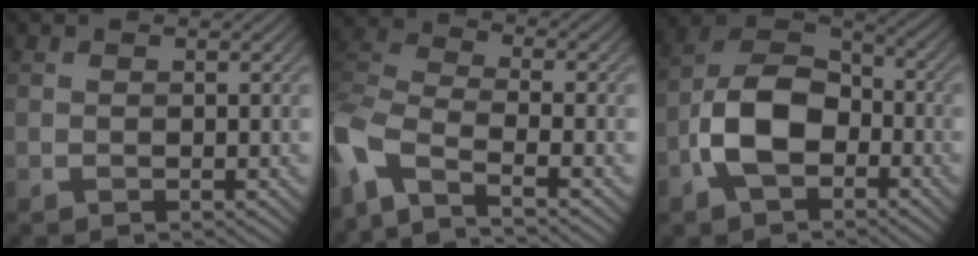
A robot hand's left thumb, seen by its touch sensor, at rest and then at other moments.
{"total": 9.5, "force": [-6.2, 3.3, 6.3], "torque": [-0.151, -0.015, -0.137]}
{"total": 9.8, "force": [-3.5, 6.0, 6.9], "torque": [-0.148, 0.004, -0.080]}